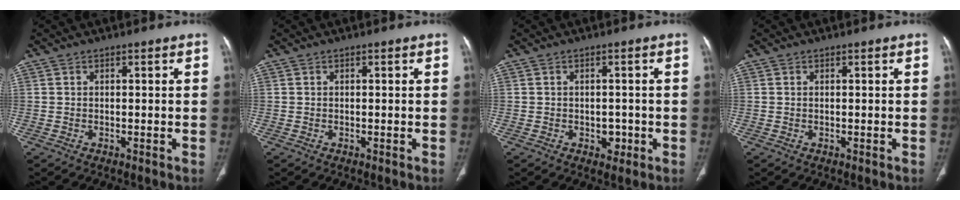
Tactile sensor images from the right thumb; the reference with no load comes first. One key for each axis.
{"total": 0.0}
{"total": 2.4, "fx": -0.8, "fy": 1.9, "fz": 1.3, "tx": -0.003, "ty": 0.002, "tz": -0.008}
{"total": 0.0}